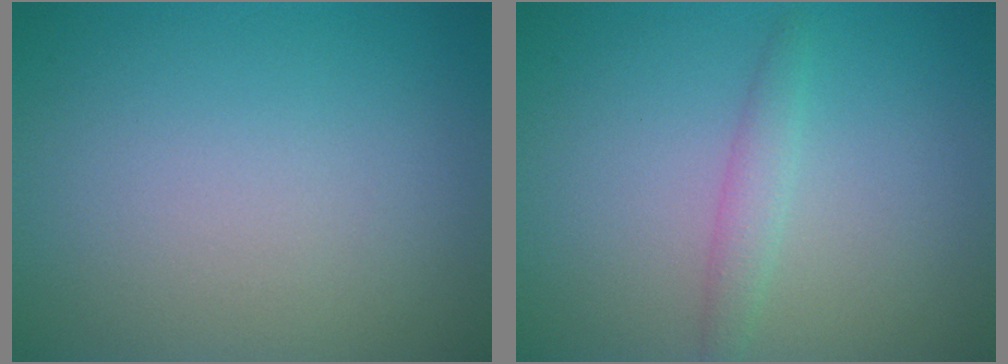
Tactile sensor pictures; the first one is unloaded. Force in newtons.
{"total": 1.6, "press": 1.6, "slide": 0.0}